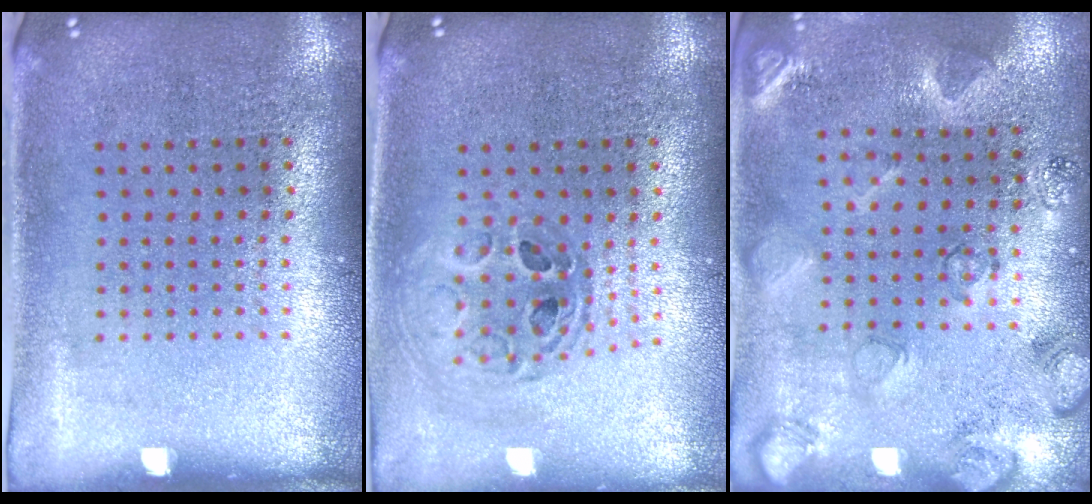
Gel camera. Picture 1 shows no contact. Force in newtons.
{"total": 0.7, "press": 0.7, "slide": 0.1}
{"total": 2.1, "press": 2.1, "slide": 0.5}